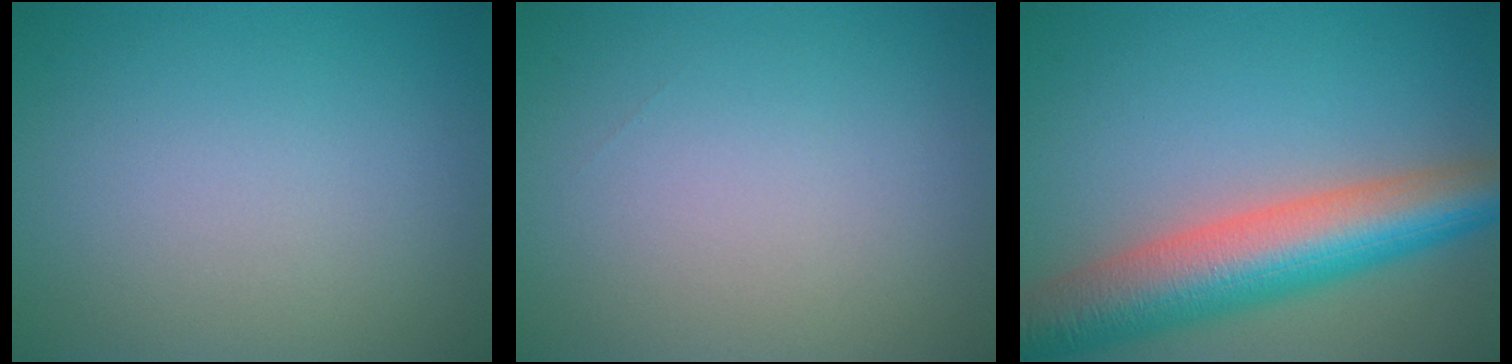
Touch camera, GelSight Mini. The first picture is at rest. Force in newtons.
{"total": 0.0}
{"total": 9.8, "press": 9.8, "slide": 0.1}